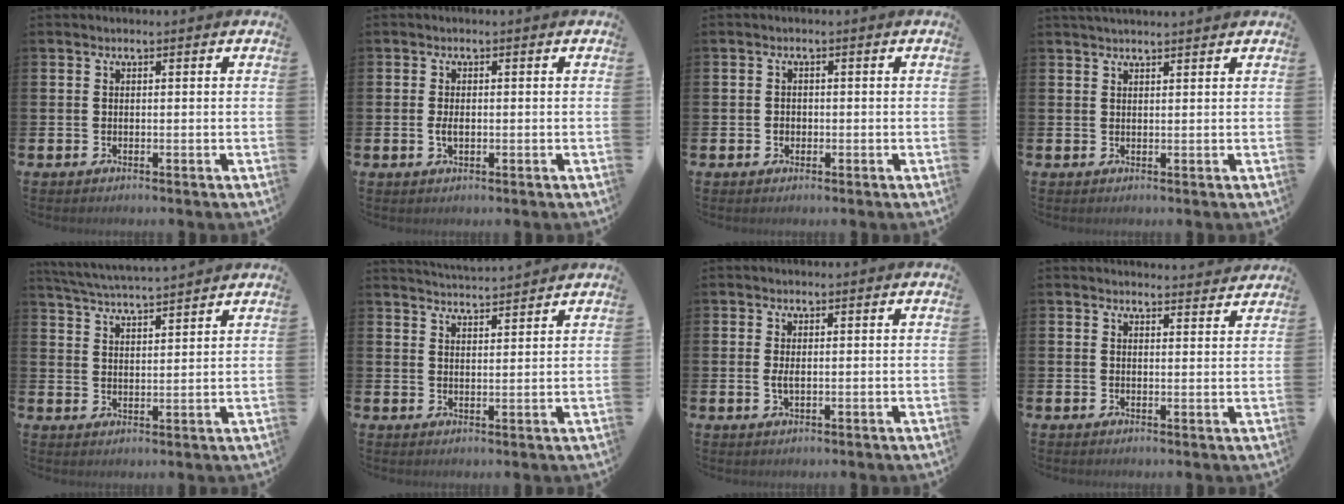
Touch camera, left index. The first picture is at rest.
{"total": 1.7, "force": [-0.2, 1.0, 1.4], "torque": [-0.028, 0.004, -0.004]}
{"total": 1.2, "force": [-0.2, 1.1, 0.4], "torque": [-0.002, 0.004, -0.008]}
{"total": 1.7, "force": [1.6, 0.0, 0.2], "torque": [-0.005, -0.004, 0.030]}
{"total": 4.8, "force": [4.8, -0.1, 0.7], "torque": [-0.035, -0.026, 0.086]}
{"total": 3.8, "force": [3.8, -0.2, 0.0], "torque": [-0.008, -0.024, 0.068]}
{"total": 1.5, "force": [0.1, 0.6, 1.4], "torque": [-0.028, 0.003, 0.001]}
{"total": 2.6, "force": [2.6, 0.3, -0.1], "torque": [0.005, -0.019, 0.045]}